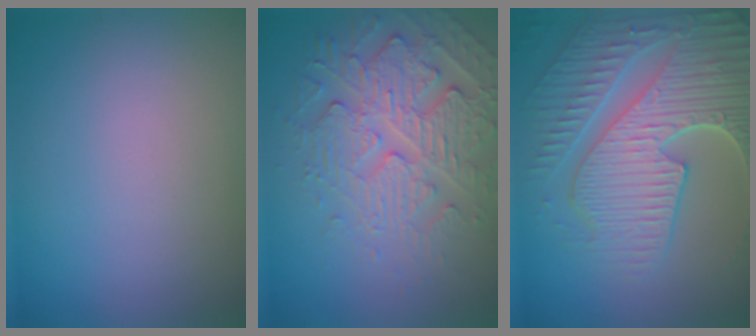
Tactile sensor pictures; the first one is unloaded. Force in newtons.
{"total": 4.7, "press": 4.1, "slide": 2.3}
{"total": 9.2, "press": 6.6, "slide": 6.4}